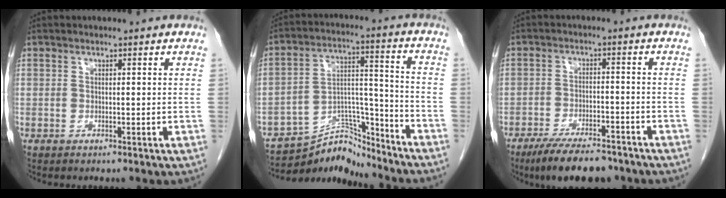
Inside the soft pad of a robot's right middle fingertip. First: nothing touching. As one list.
[{"total": 10.7, "force": [-10.5, 1.7, 0.6], "torque": [-0.001, 0.046, -0.184]}, {"total": 10.2, "force": [-8.1, 3.0, 5.5], "torque": [-0.086, -0.014, -0.131]}]